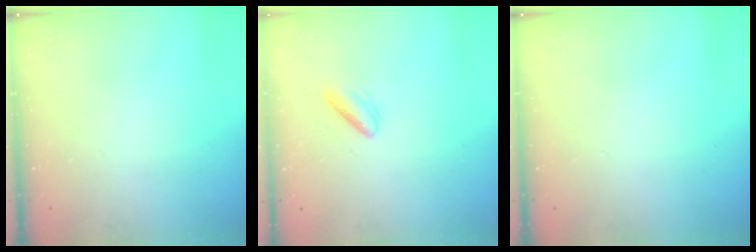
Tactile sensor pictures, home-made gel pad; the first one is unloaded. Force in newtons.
{"total": 5.0, "press": 4.9, "slide": 1.2}
{"total": 0.0}